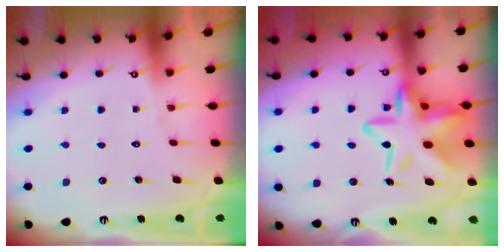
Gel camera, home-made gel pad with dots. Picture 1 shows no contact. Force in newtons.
{"total": 18.7, "press": 18.7, "slide": 1.6}